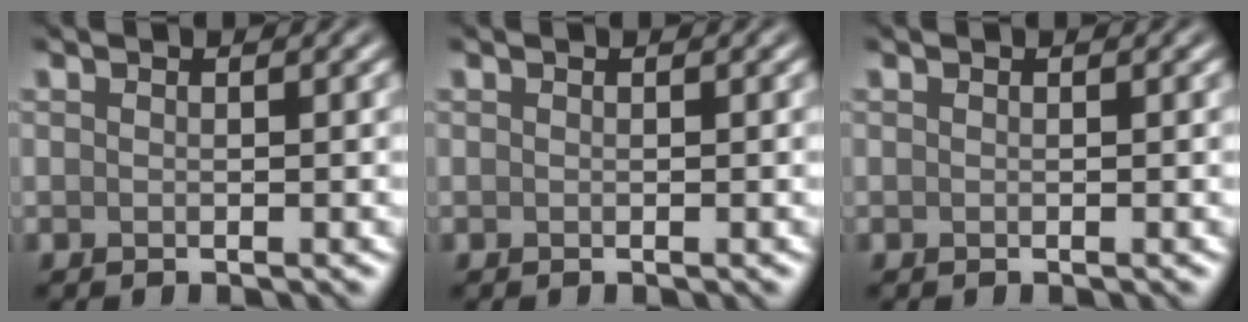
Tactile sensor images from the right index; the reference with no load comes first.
{"total": 0.0}
{"total": 0.0}